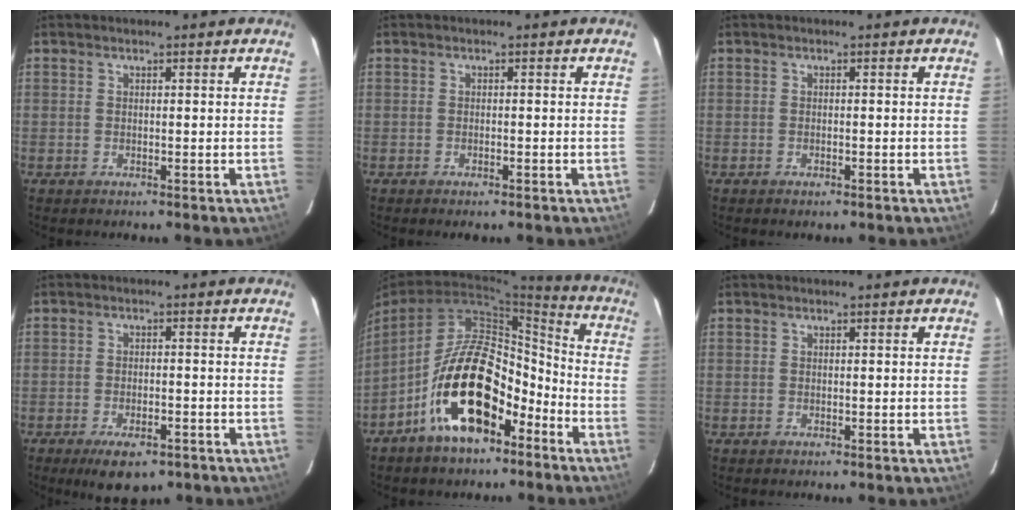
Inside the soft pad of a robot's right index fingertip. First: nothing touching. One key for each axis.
{"total": 1.0, "fx": -0.8, "fy": 0.4, "fz": 0.5, "tx": -0.008, "ty": -0.001, "tz": -0.013}
{"total": 0.8, "fx": -0.6, "fy": 0.5, "fz": 0.4, "tx": -0.005, "ty": 0.000, "tz": -0.008}
{"total": 7.7, "fx": -5.1, "fy": 3.2, "fz": 4.7, "tx": -0.096, "ty": -0.015, "tz": -0.070}
{"total": 16.5, "fx": -9.3, "fy": 8.1, "fz": 10.9, "tx": -0.175, "ty": 0.032, "tz": -0.144}
{"total": 0.0}